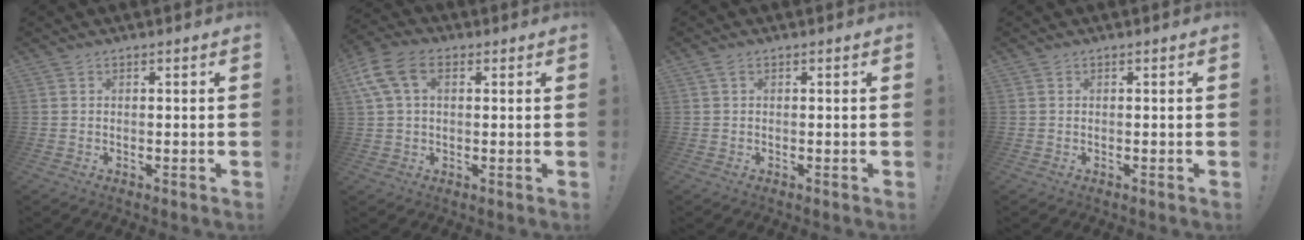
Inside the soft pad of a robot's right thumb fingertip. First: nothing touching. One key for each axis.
{"total": 10.3, "fx": 3.2, "fy": 6.6, "fz": 7.3, "tx": -0.157, "ty": 0.007, "tz": 0.063}
{"total": 1.0, "fx": 0.4, "fy": 0.4, "fz": 0.8, "tx": -0.018, "ty": 0.001, "tz": 0.006}
{"total": 0.0}